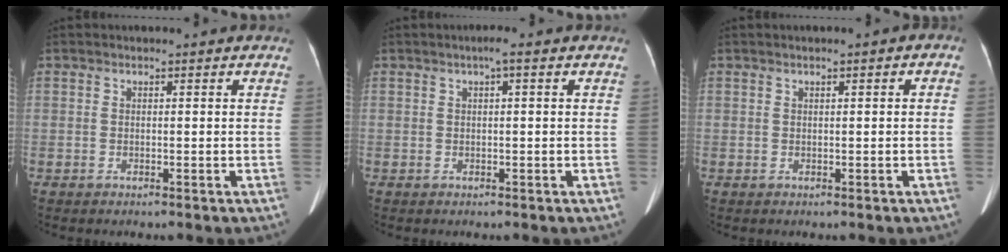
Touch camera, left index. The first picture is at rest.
{"total": 1.5, "force": [0.6, 0.0, 1.4], "torque": [-0.023, 0.006, 0.005]}
{"total": 1.3, "force": [0.3, 0.4, 1.2], "torque": [-0.014, 0.010, 0.003]}